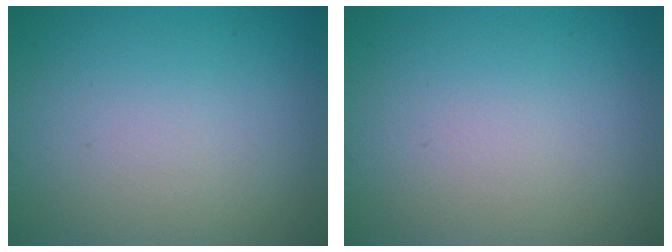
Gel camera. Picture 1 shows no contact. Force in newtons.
{"total": 0.0}